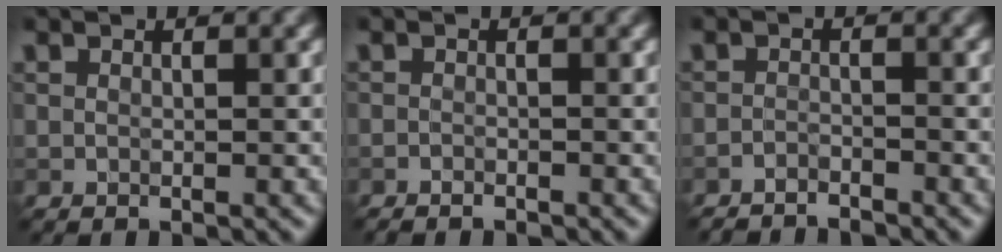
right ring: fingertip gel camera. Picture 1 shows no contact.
{"total": 0.8, "force": [-0.8, 0.2, 0.2], "torque": [0.000, -0.003, -0.016]}
{"total": 2.5, "force": [-2.4, 0.3, 0.4], "torque": [-0.003, -0.006, -0.044]}